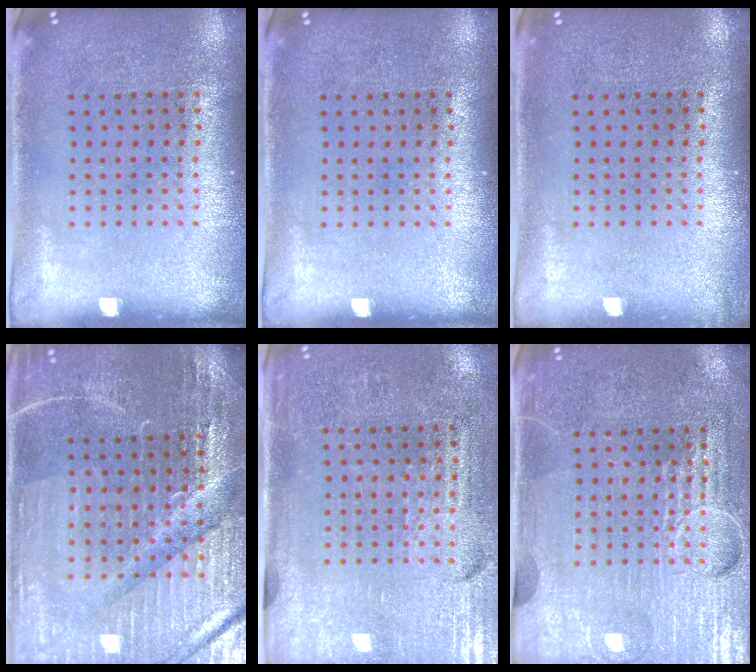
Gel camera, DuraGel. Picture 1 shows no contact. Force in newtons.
{"total": 0.0}
{"total": 0.5, "press": 0.5, "slide": 0.1}
{"total": 4.3, "press": 4.2, "slide": 1.1}
{"total": 3.4, "press": 3.1, "slide": 1.4}
{"total": 4.2, "press": 4.1, "slide": 1.1}